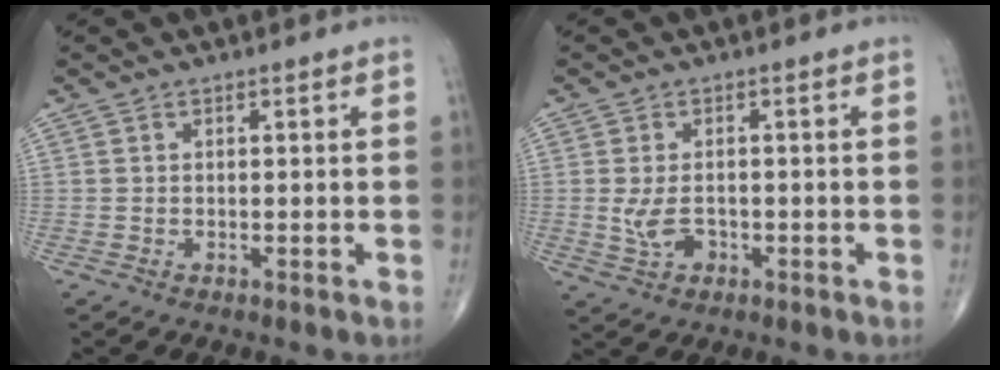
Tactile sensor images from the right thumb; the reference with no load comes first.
{"total": 4.0, "force": [-0.7, 2.6, 3.0], "torque": [-0.061, 0.000, -0.008]}